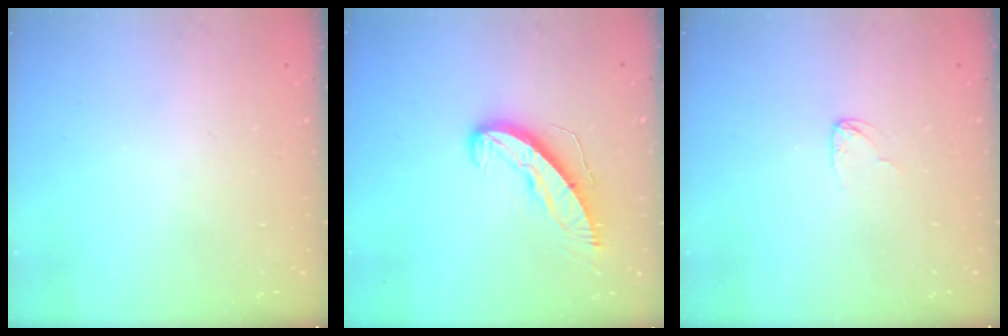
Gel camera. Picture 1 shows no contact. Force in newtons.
{"total": 9.0, "press": 9.0, "slide": 0.6}
{"total": 2.9, "press": 2.9, "slide": 0.2}